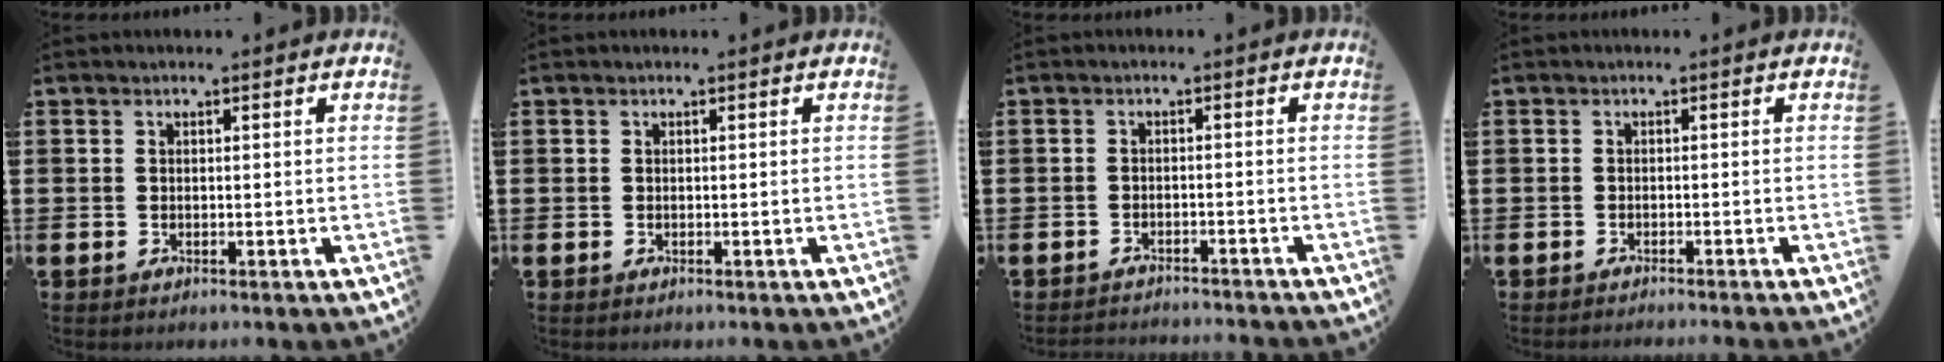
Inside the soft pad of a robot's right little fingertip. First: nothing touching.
{"total": 0.0}
{"total": 1.6, "force": [-1.6, -0.2, -0.1], "torque": [-0.002, 0.004, -0.035]}
{"total": 0.7, "force": [-0.6, -0.2, 0.0], "torque": [0.001, 0.001, -0.013]}